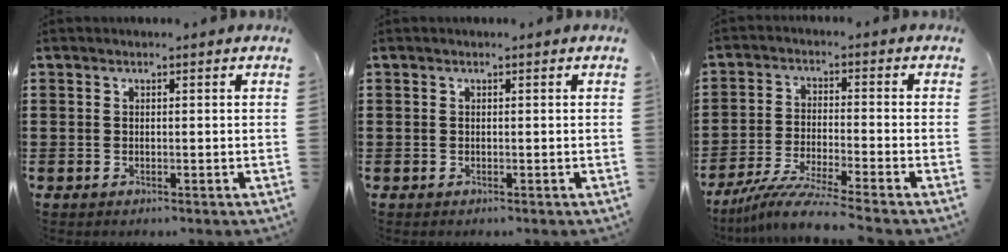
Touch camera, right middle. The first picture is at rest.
{"total": 0.0}
{"total": 6.4, "force": [-5.6, -0.6, 3.1], "torque": [-0.074, -0.024, -0.112]}